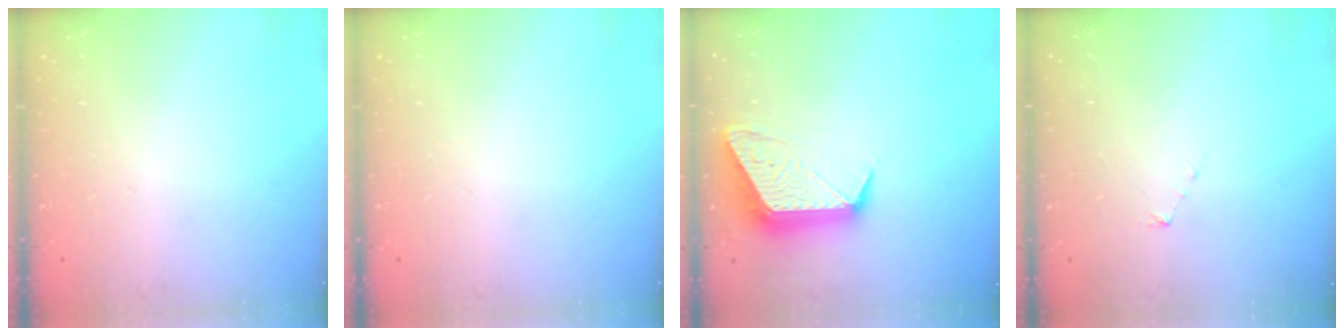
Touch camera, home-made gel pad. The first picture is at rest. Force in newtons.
{"total": 0.0}
{"total": 12.3, "press": 12.3, "slide": 1.1}
{"total": 3.2, "press": 3.2, "slide": 0.3}